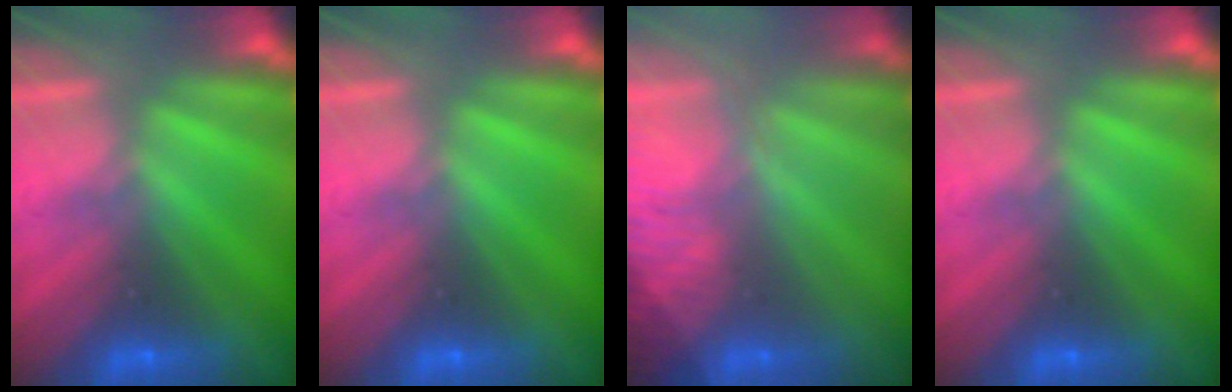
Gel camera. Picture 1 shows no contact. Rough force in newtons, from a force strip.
{"total": 0.0}
{"total": 3.3}
{"total": 0.0}